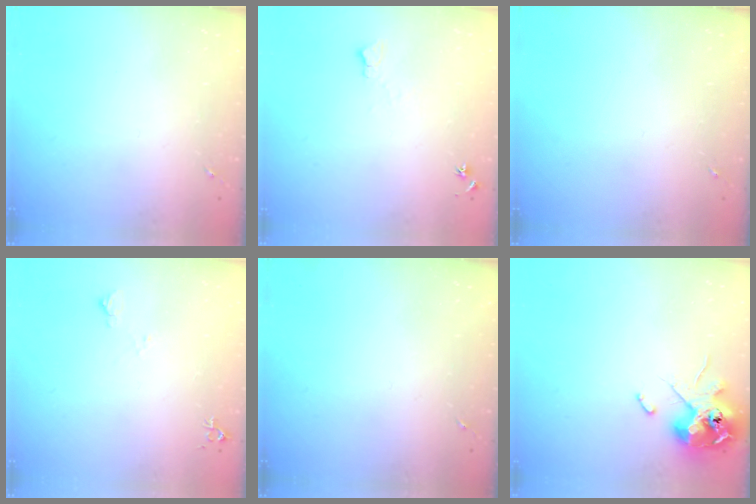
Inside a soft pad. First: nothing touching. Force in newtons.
{"total": 6.2, "press": 6.1, "slide": 0.8}
{"total": 0.0}
{"total": 5.2, "press": 5.1, "slide": 1.1}
{"total": 0.0}
{"total": 12.4, "press": 12.2, "slide": 2.1}